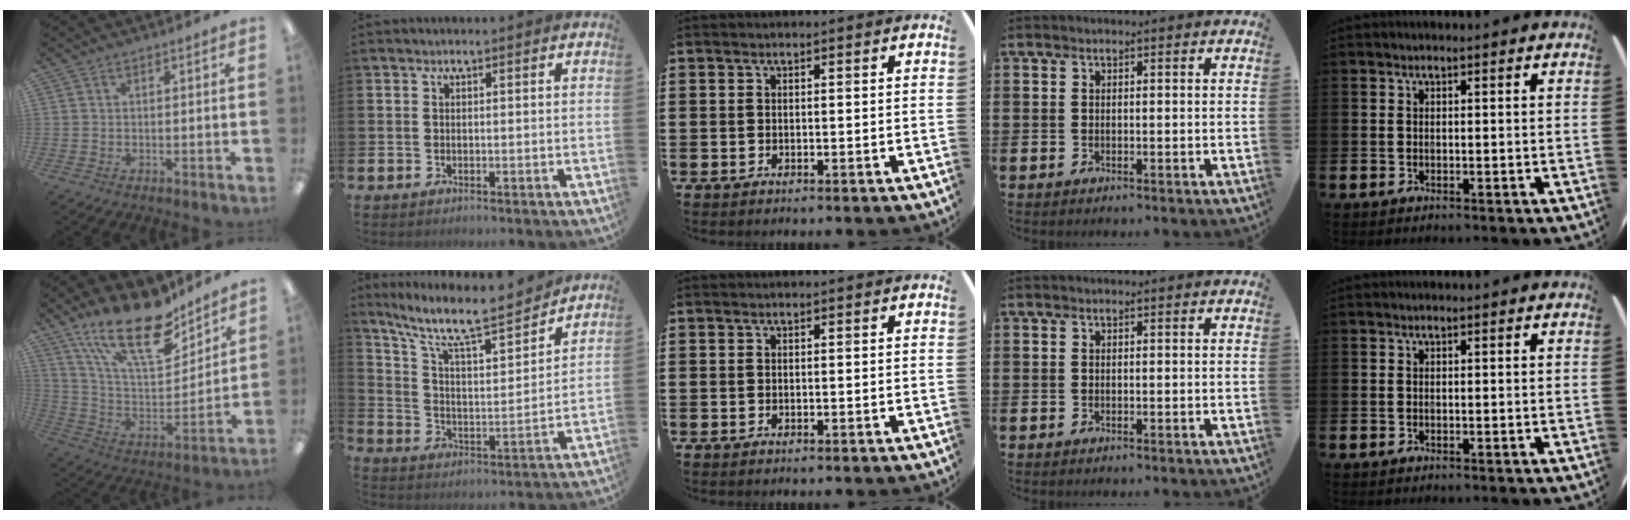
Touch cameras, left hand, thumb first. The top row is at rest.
{"thumb": {"total": 22.2, "force": [15.8, 8.5, 13.1], "torque": [-0.245, -0.095, 0.277]}, "index": {"total": 10.4, "force": [9.0, 1.7, 5.0], "torque": [-0.126, -0.061, 0.149]}}